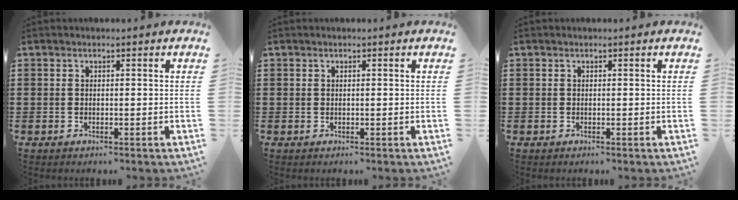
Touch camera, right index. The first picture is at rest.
{"total": 0.0}
{"total": 0.0}